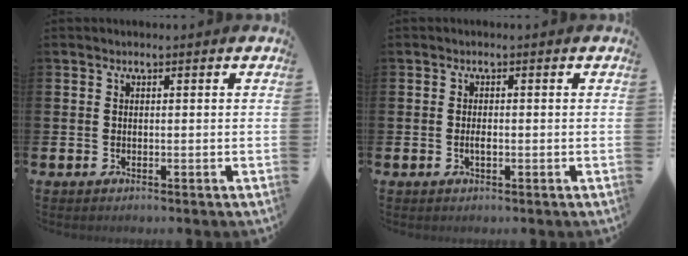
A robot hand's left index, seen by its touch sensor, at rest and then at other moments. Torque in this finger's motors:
{"motor_torque": [0.56, 0.06, 0.03, 0.06]}